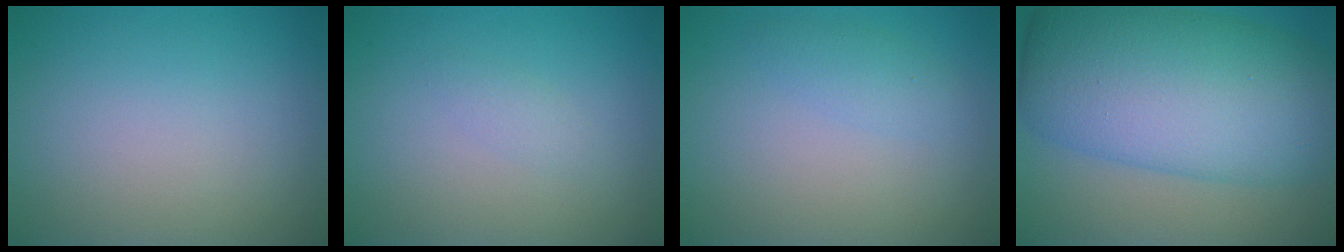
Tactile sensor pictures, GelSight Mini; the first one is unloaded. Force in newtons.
{"total": 0.9, "press": 0.9, "slide": 0.0}
{"total": 1.3, "press": 1.3, "slide": 0.1}
{"total": 13.3, "press": 13.3, "slide": 0.3}